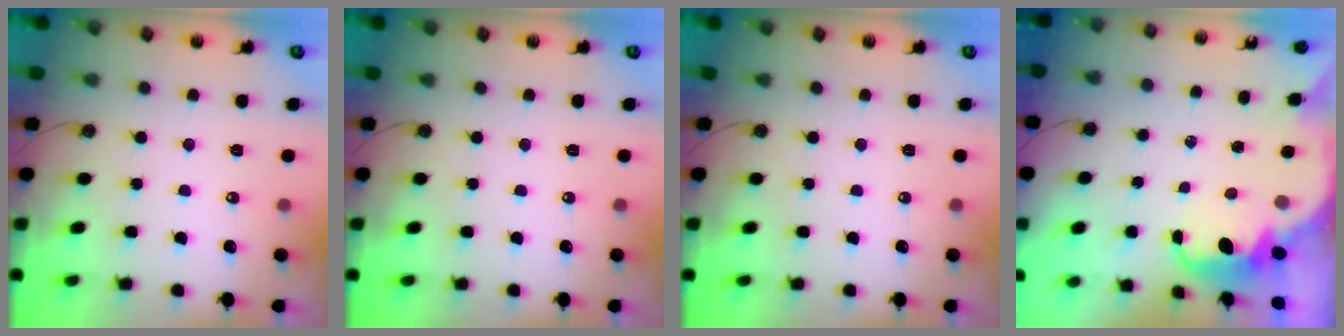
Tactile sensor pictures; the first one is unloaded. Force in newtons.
{"total": 0.0}
{"total": 0.0}
{"total": 3.8, "press": 3.7, "slide": 0.4}